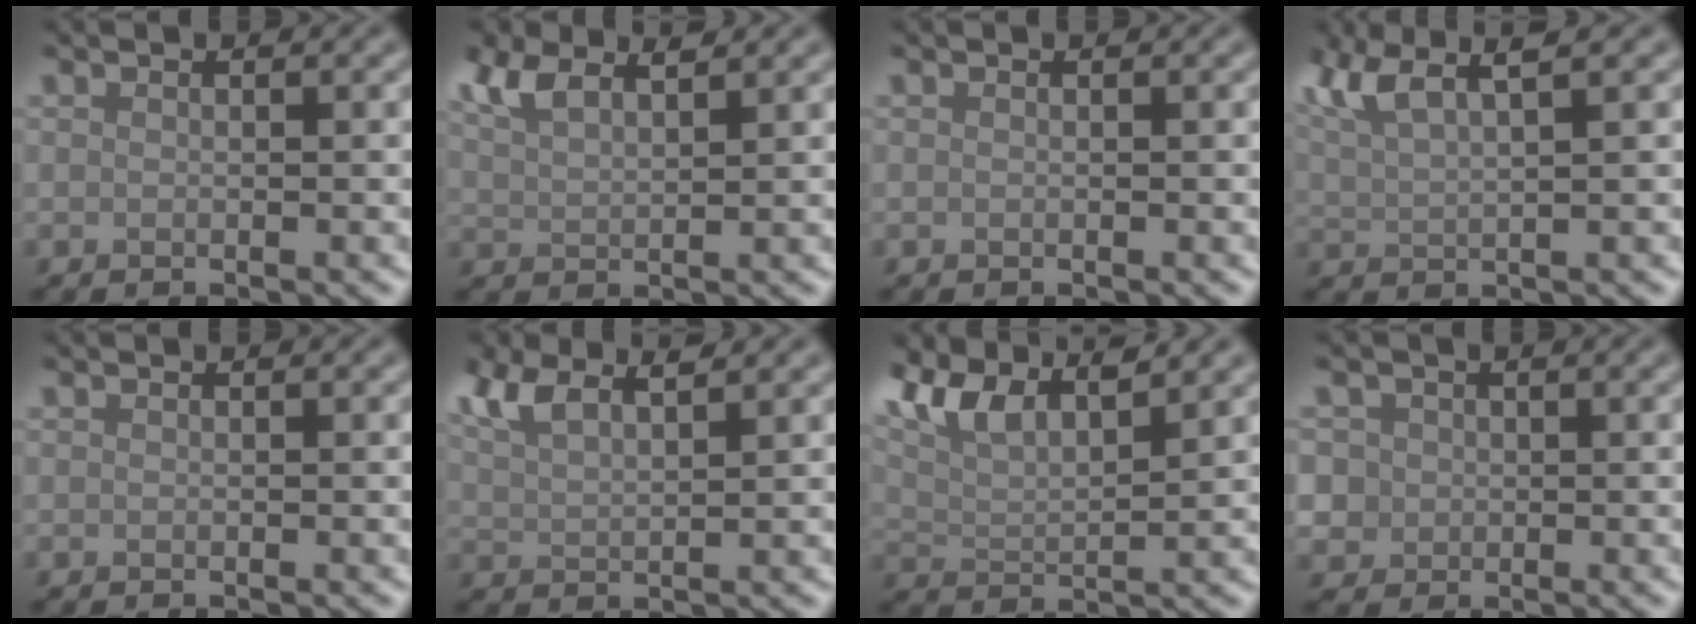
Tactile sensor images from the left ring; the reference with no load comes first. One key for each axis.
{"total": 3.7, "fx": 2.8, "fy": 1.3, "fz": 2.1, "tx": -0.055, "ty": 0.009, "tz": 0.055}
{"total": 0.0}
{"total": 5.4, "fx": 3.4, "fy": 1.5, "fz": 3.9, "tx": -0.072, "ty": 0.021, "tz": 0.063}
{"total": 0.0}
{"total": 4.1, "fx": 3.0, "fy": 1.4, "fz": 2.5, "tx": -0.064, "ty": 0.011, "tz": 0.058}
{"total": 7.4, "fx": 5.5, "fy": 2.4, "fz": 4.3, "tx": -0.087, "ty": 0.015, "tz": 0.089}
{"total": 3.7, "fx": 1.0, "fy": 3.4, "fz": 1.1, "tx": -0.019, "ty": 0.017, "tz": 0.007}